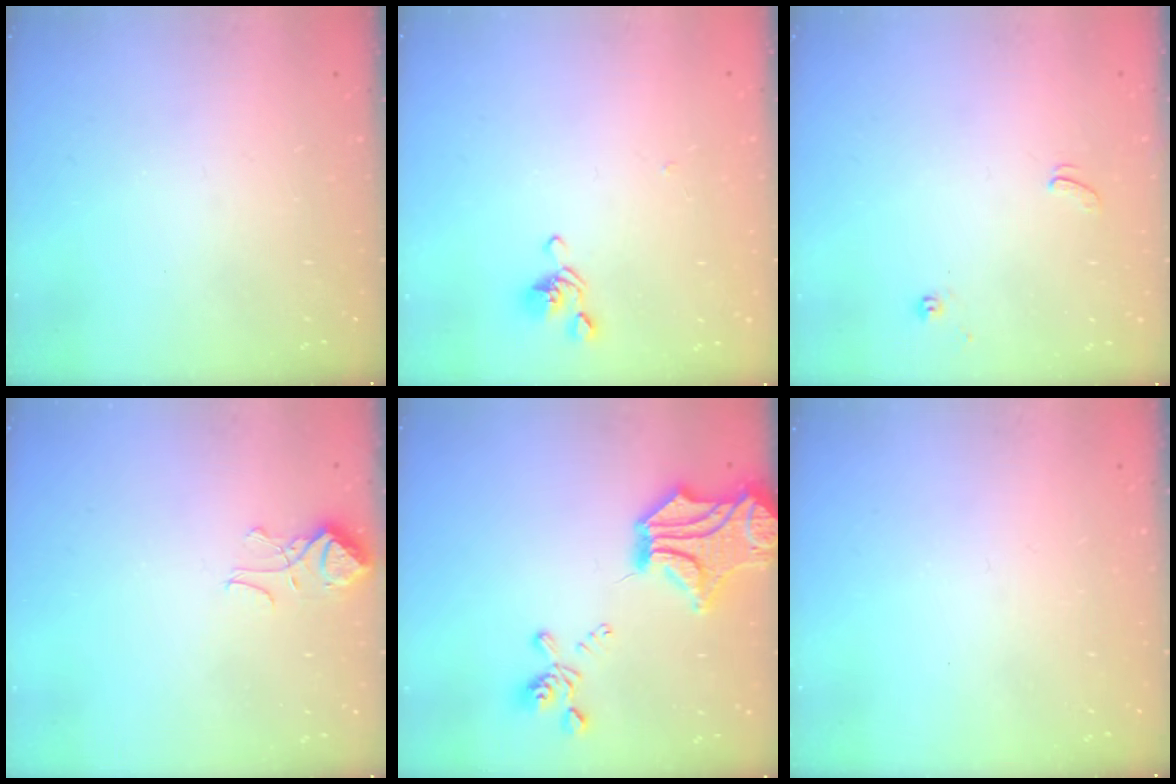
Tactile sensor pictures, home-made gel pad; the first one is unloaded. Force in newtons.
{"total": 2.5, "press": 2.3, "slide": 0.9}
{"total": 1.4, "press": 1.4, "slide": 0.3}
{"total": 2.9, "press": 2.8, "slide": 0.8}
{"total": 10.1, "press": 9.5, "slide": 3.3}
{"total": 0.0}